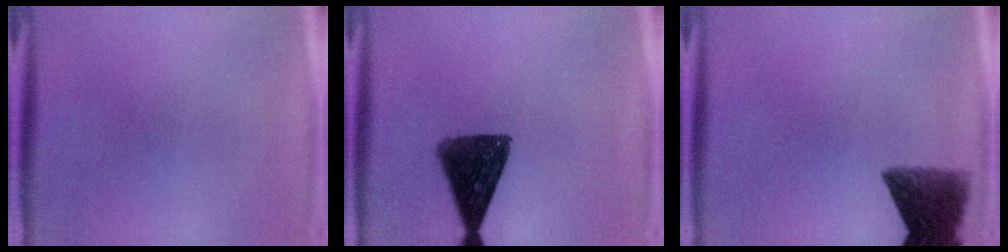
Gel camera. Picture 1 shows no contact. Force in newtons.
{"total": 11.7}
{"total": 8.8}